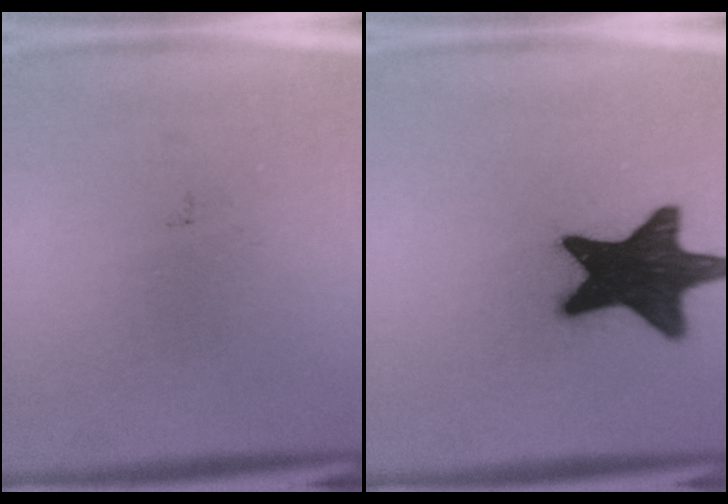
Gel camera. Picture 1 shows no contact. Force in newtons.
{"total": 18.6}